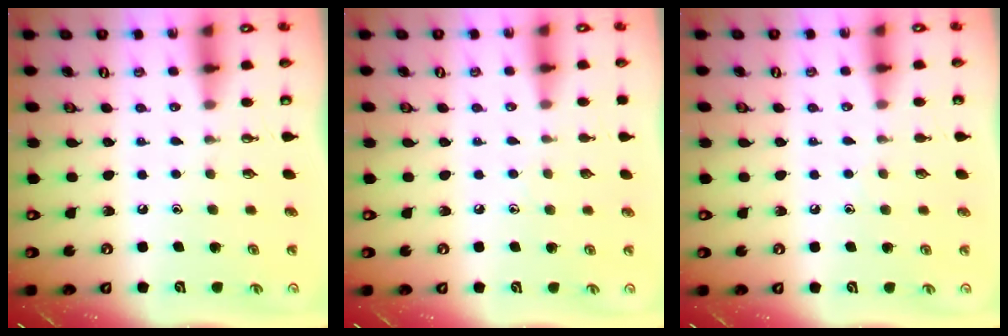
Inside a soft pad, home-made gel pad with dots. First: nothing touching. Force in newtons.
{"total": 4.1, "press": 4.0, "slide": 0.6}
{"total": 3.0, "press": 2.9, "slide": 0.4}